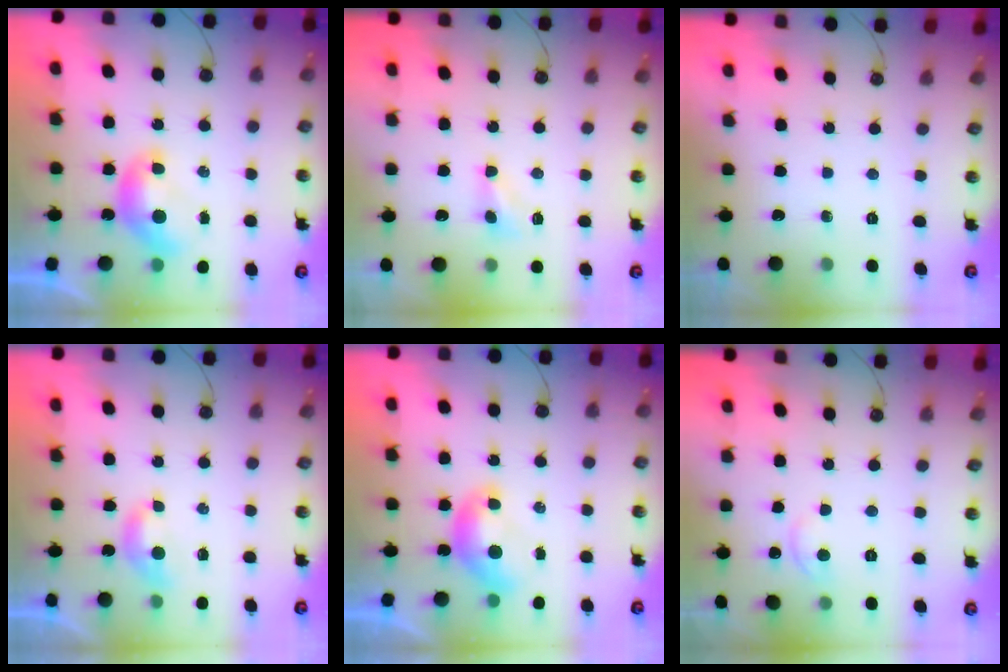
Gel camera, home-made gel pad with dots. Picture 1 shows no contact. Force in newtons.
{"total": 1.6, "press": 1.5, "slide": 0.5}
{"total": 0.0}
{"total": 3.0, "press": 2.9, "slide": 0.4}
{"total": 0.0}
{"total": 1.5, "press": 1.4, "slide": 0.6}